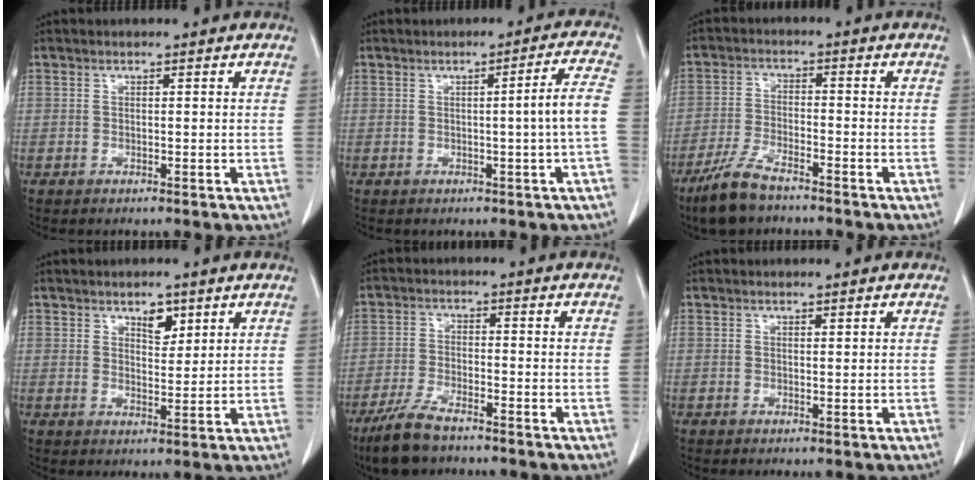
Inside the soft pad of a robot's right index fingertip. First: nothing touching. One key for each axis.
{"total": 5.0, "fx": -0.7, "fy": -1.3, "fz": 4.8, "tx": -0.065, "ty": 0.002, "tz": -0.010}
{"total": 7.2, "fx": -5.6, "fy": 1.8, "fz": 4.2, "tx": -0.098, "ty": -0.014, "tz": -0.107}
{"total": 3.3, "fx": 2.1, "fy": 1.6, "fz": 2.0, "tx": -0.031, "ty": -0.006, "tz": 0.036}
{"total": 7.0, "fx": -5.4, "fy": 1.7, "fz": 4.0, "tx": -0.090, "ty": -0.015, "tz": -0.102}
{"total": 0.0}